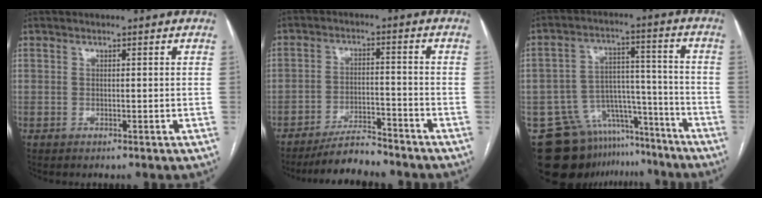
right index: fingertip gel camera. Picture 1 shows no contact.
{"total": 7.1, "force": [-6.6, 1.3, 2.2], "torque": [-0.038, -0.008, -0.114]}
{"total": 15.5, "force": [-12.7, 8.5, 2.8], "torque": [-0.043, 0.064, -0.183]}